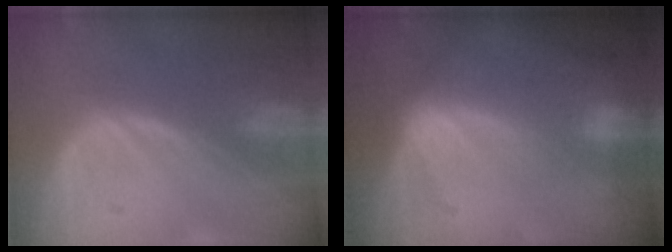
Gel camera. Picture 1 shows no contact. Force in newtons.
{"total": 7.2, "press": 6.1, "slide": 3.8}